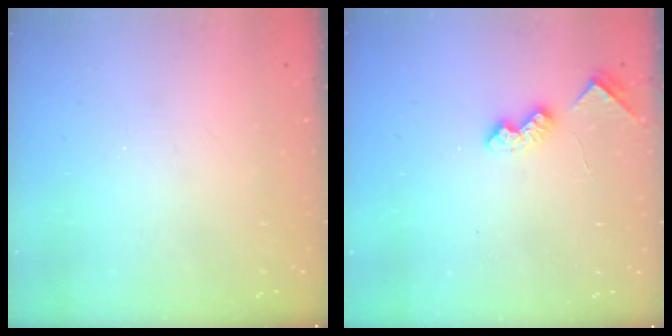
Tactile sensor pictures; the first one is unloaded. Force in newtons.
{"total": 5.9, "press": 5.8, "slide": 0.8}